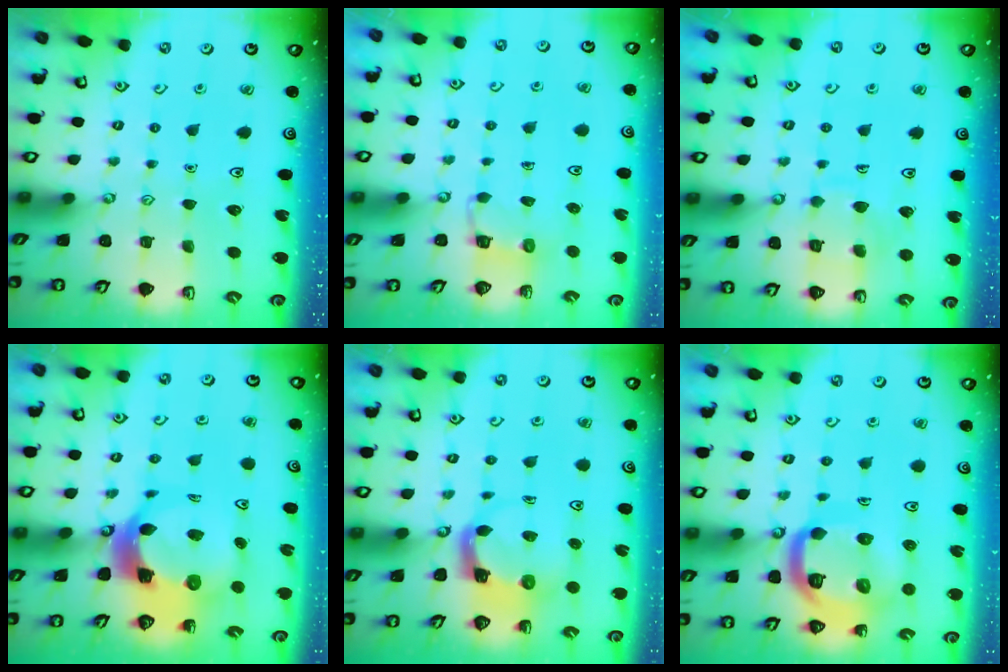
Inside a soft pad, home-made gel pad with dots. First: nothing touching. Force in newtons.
{"total": 3.7, "press": 3.7, "slide": 0.4}
{"total": 8.4, "press": 8.4, "slide": 0.8}
{"total": 10.5, "press": 10.4, "slide": 1.3}
{"total": 3.9, "press": 3.9, "slide": 0.6}
{"total": 17.4, "press": 17.3, "slide": 1.9}